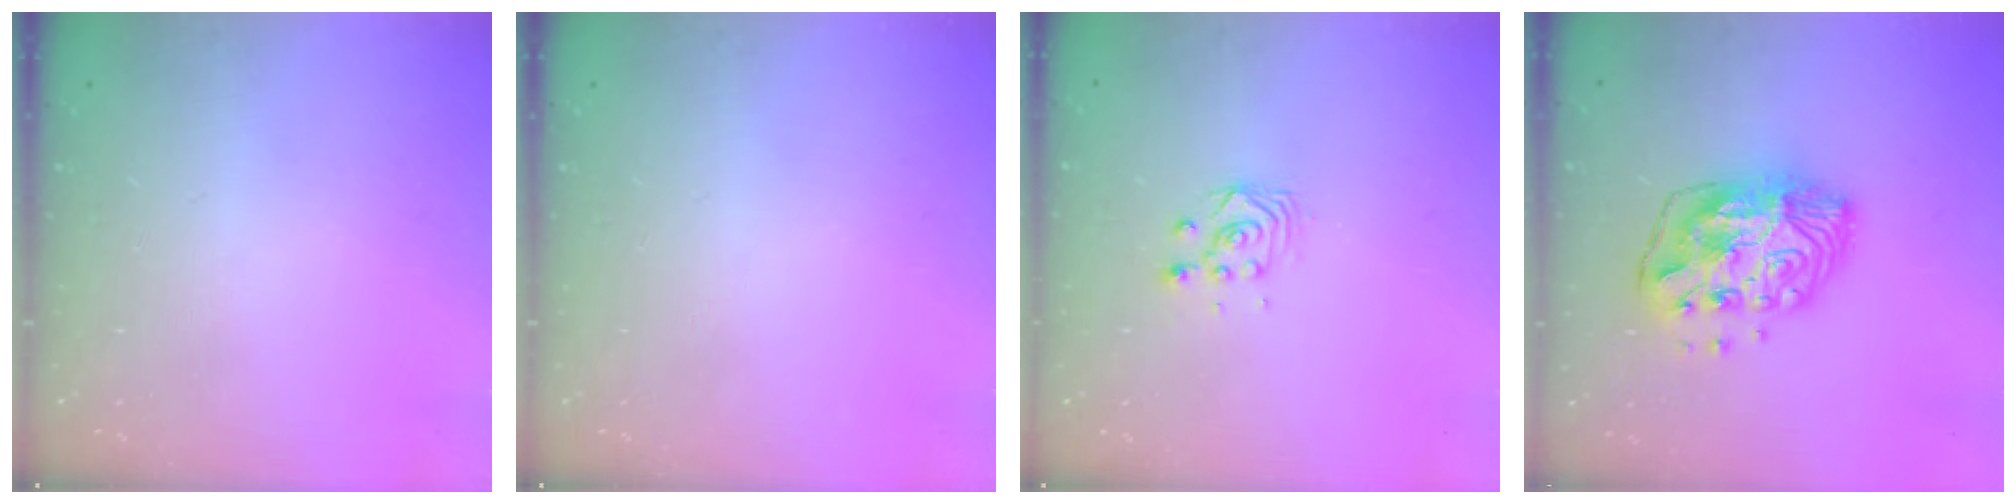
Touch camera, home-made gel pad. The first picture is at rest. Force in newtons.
{"total": 0.0}
{"total": 2.8, "press": 2.8, "slide": 0.3}
{"total": 13.7, "press": 13.7, "slide": 1.0}